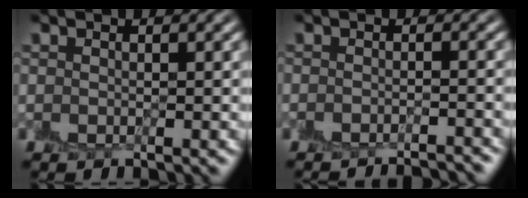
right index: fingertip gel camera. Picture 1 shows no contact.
{"total": 3.4, "force": [-3.3, 0.1, 0.6], "torque": [-0.007, -0.003, -0.040]}